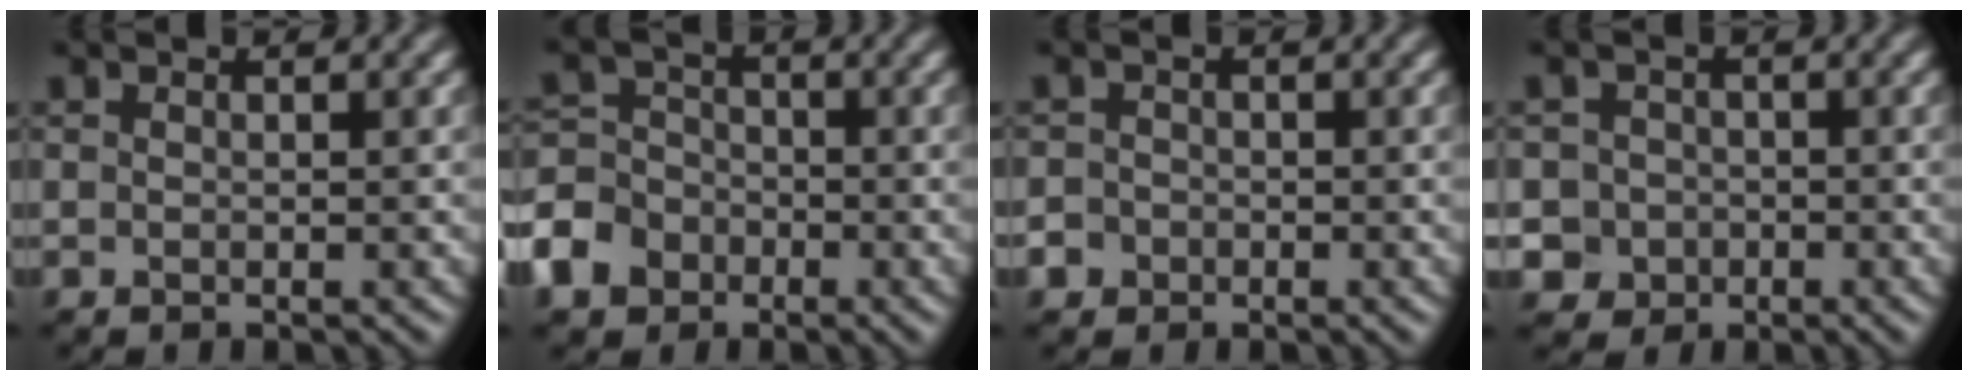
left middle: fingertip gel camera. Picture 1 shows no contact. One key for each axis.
{"total": 6.5, "fx": -3.7, "fy": 4.9, "fz": 2.1, "tx": -0.039, "ty": -0.011, "tz": -0.083}
{"total": 2.4, "fx": -1.1, "fy": 2.1, "fz": 0.5, "tx": 0.001, "ty": 0.005, "tz": -0.028}
{"total": 3.9, "fx": -1.0, "fy": 3.8, "fz": 0.6, "tx": 0.011, "ty": 0.007, "tz": -0.037}